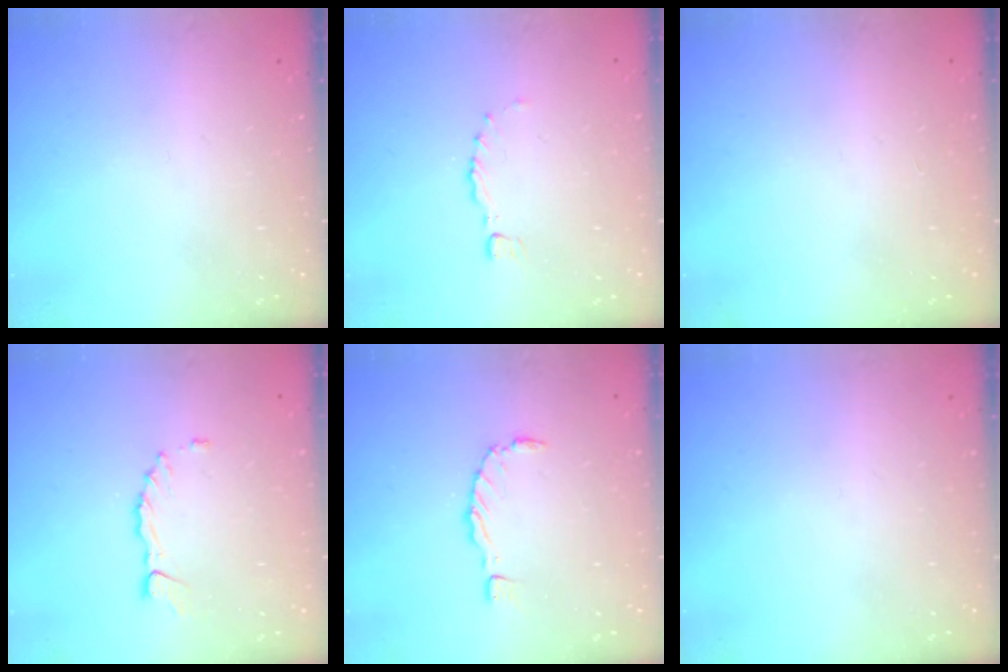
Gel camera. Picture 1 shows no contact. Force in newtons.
{"total": 0.0}
{"total": 1.4, "press": 1.4, "slide": 0.1}
{"total": 2.8, "press": 2.8, "slide": 0.4}
{"total": 0.0}
{"total": 0.0}